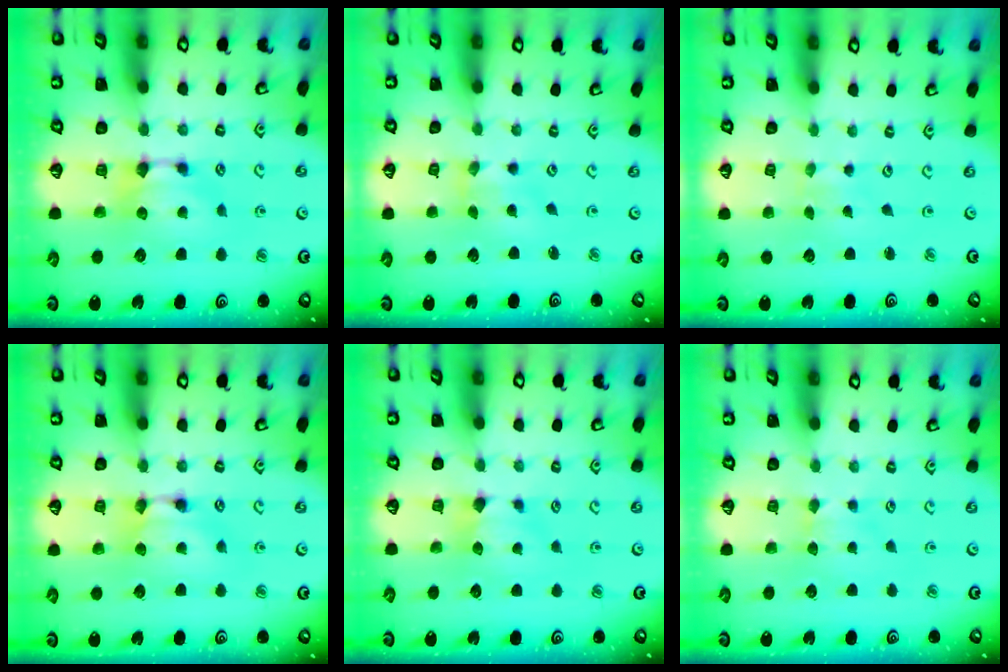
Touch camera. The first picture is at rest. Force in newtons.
{"total": 1.4, "press": 1.0, "slide": 0.9}
{"total": 5.4, "press": 5.4, "slide": 0.2}
{"total": 1.7, "press": 1.7, "slide": 0.2}
{"total": 0.9, "press": 0.8, "slide": 0.5}
{"total": 2.0, "press": 1.9, "slide": 0.5}